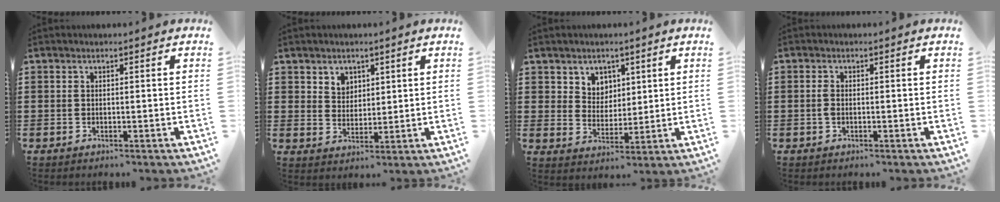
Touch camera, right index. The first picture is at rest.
{"total": 3.6, "force": [2.4, 2.7, 0.2], "torque": [-0.017, 0.007, 0.045]}
{"total": 4.8, "force": [2.9, 3.8, 0.2], "torque": [-0.018, 0.004, 0.052]}
{"total": 1.2, "force": [-0.3, 0.6, 1.0], "torque": [-0.026, -0.001, -0.007]}